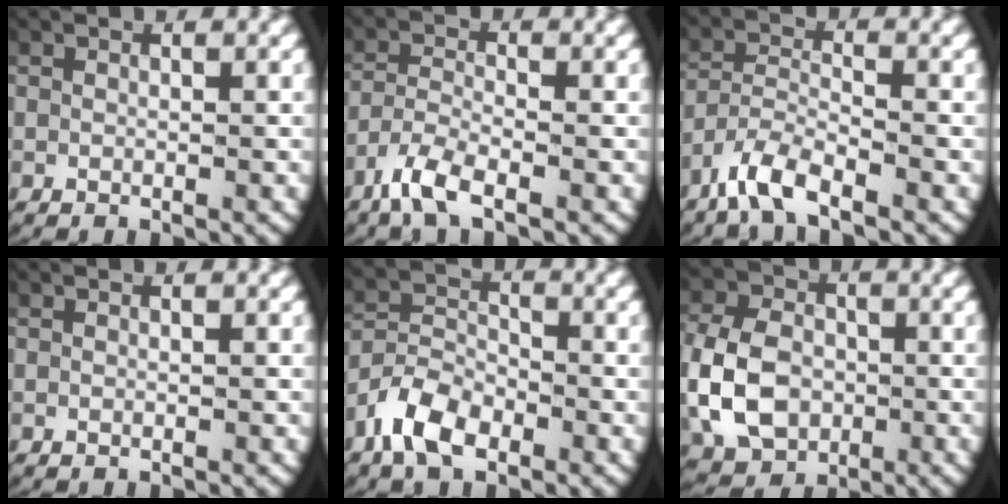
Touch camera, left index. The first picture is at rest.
{"total": 3.8, "force": [-2.5, 1.5, 2.5], "torque": [-0.069, -0.013, -0.042]}
{"total": 4.4, "force": [-3.2, 2.0, 2.3], "torque": [-0.061, -0.014, -0.055]}
{"total": 0.0}
{"total": 5.9, "force": [-3.2, 4.0, 2.9], "torque": [-0.056, -0.013, -0.058]}
{"total": 7.7, "force": [-1.1, 6.2, 4.4], "torque": [-0.100, -0.023, -0.012]}